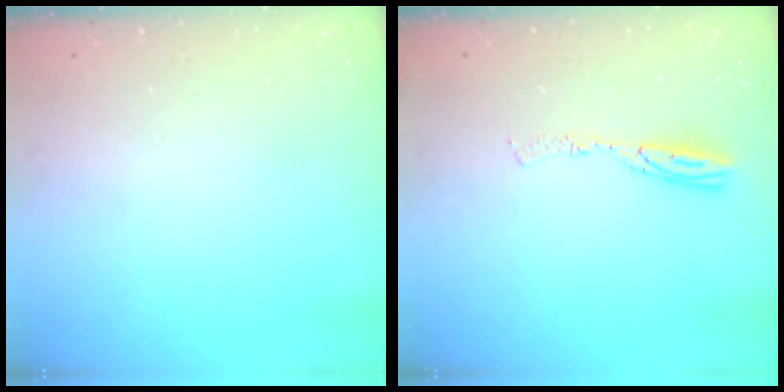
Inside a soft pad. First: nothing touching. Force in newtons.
{"total": 5.4, "press": 5.4, "slide": 0.5}